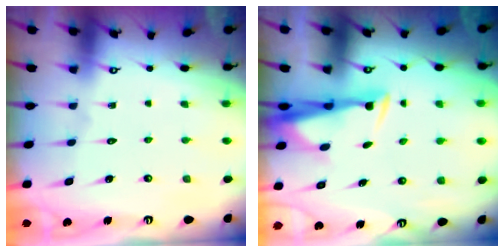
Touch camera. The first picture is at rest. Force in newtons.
{"total": 3.2, "press": 3.1, "slide": 0.8}